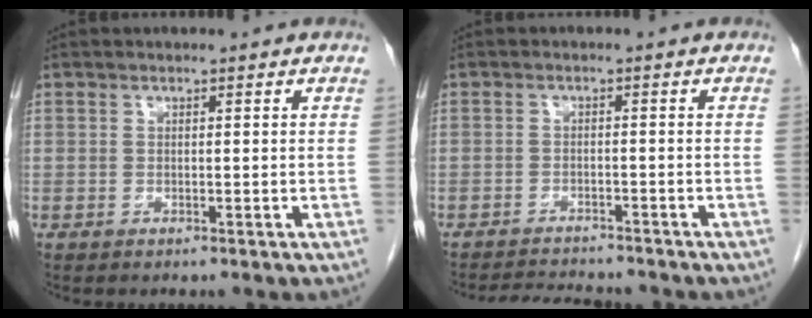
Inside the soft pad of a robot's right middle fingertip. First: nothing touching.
{"total": 6.5, "force": [-6.2, 0.8, 1.6], "torque": [-0.023, -0.007, -0.093]}